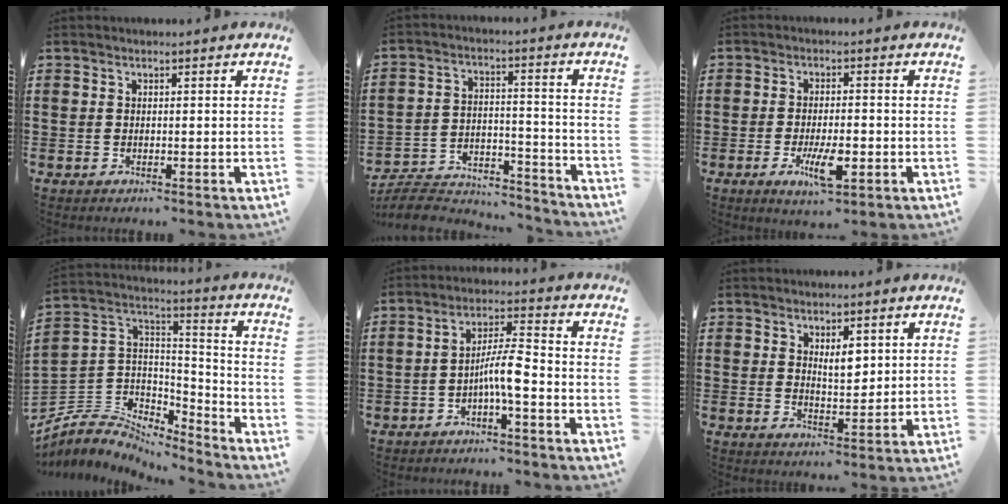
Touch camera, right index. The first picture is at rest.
{"total": 6.8, "force": [-6.4, 1.5, 1.8], "torque": [-0.036, 0.010, -0.126]}
{"total": 6.5, "force": [-2.3, 2.1, 5.7], "torque": [-0.111, -0.006, -0.039]}
{"total": 5.5, "force": [-4.7, 2.9, 0.3], "torque": [-0.041, -0.010, -0.101]}
{"total": 6.2, "force": [-2.0, 1.2, 5.8], "torque": [-0.109, 0.005, -0.042]}
{"total": 3.5, "force": [1.8, 1.5, 2.7], "torque": [-0.033, -0.003, 0.024]}